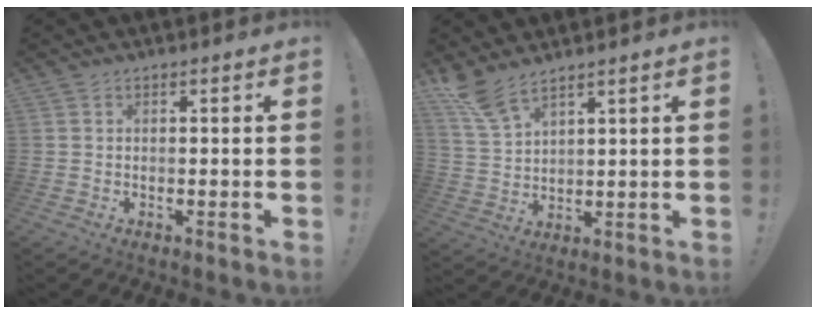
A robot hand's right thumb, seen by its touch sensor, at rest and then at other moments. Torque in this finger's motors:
{"motor_torque": [-0.82, 0.95, -0.05, 0.19, 0.01]}